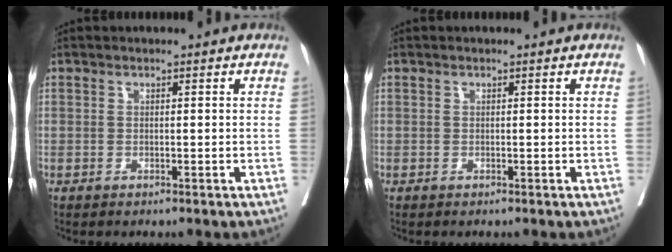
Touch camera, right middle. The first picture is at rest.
{"total": 0.0}